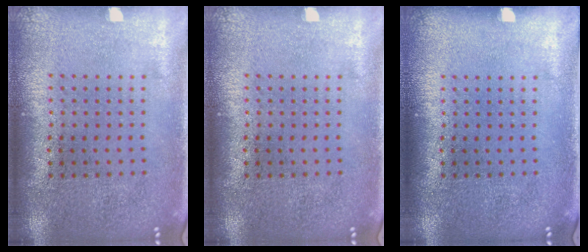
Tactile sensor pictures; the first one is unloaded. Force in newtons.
{"total": 0.0}
{"total": 0.0}